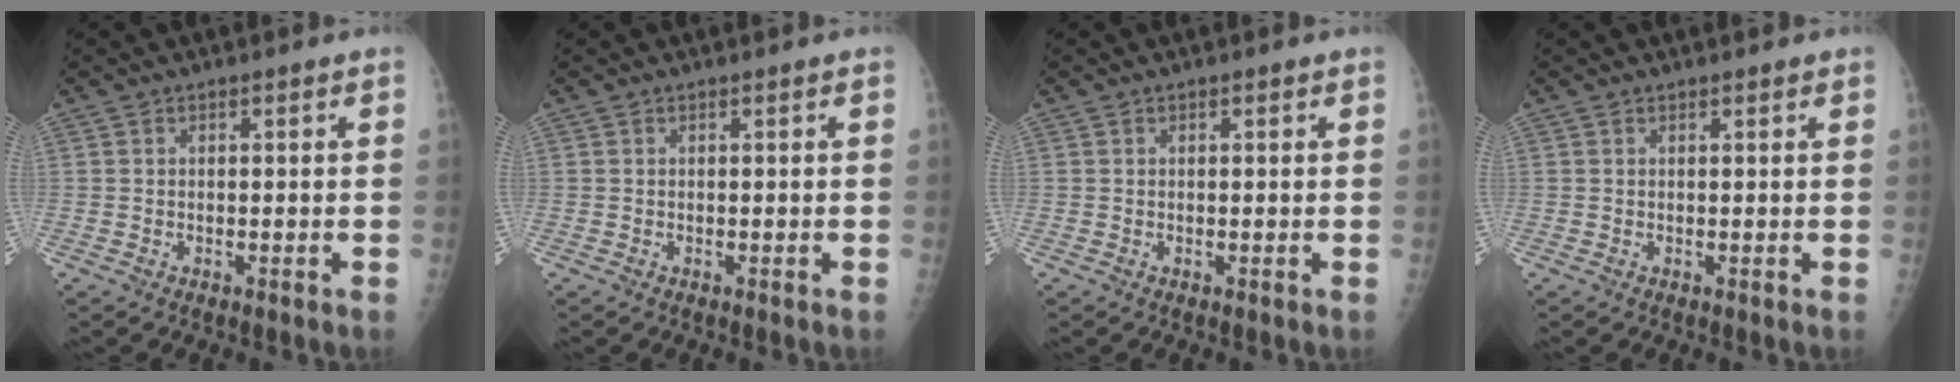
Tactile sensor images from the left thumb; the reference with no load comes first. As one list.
[{"total": 0.0}, {"total": 0.5, "force": [0.2, 0.3, 0.3], "torque": [-0.001, 0.000, 0.001]}, {"total": 0.6, "force": [0.5, 0.2, 0.3], "torque": [-0.005, -0.002, 0.006]}]